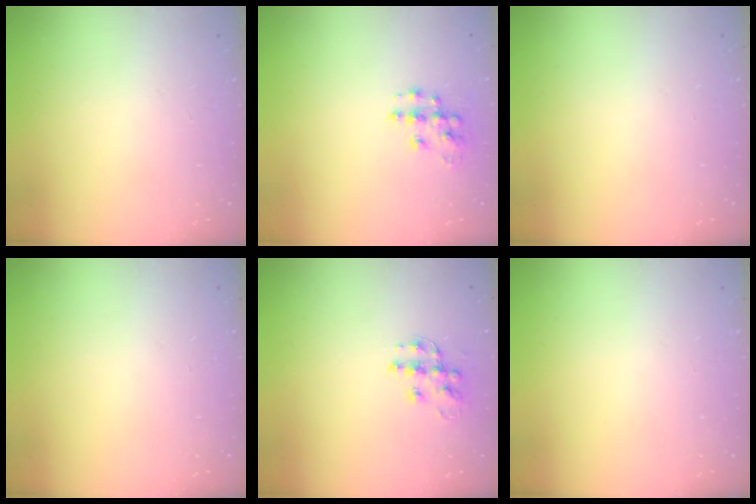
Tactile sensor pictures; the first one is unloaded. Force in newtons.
{"total": 9.2, "press": 9.2, "slide": 0.5}
{"total": 0.0}
{"total": 0.0}
{"total": 10.7, "press": 10.7, "slide": 0.6}
{"total": 0.0}